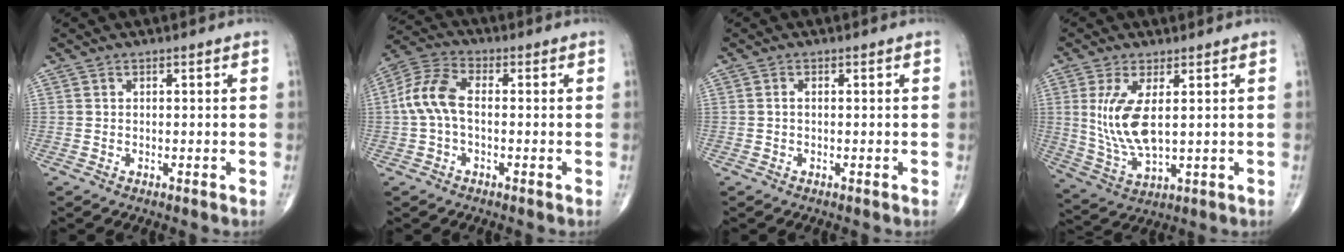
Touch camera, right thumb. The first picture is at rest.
{"total": 8.6, "force": [-0.4, 4.8, 7.1], "torque": [-0.156, 0.027, -0.015]}
{"total": 0.6, "force": [-0.1, 0.3, 0.5], "torque": [-0.012, -0.001, -0.003]}
{"total": 10.5, "force": [1.8, 4.3, 9.3], "torque": [-0.199, -0.017, 0.049]}